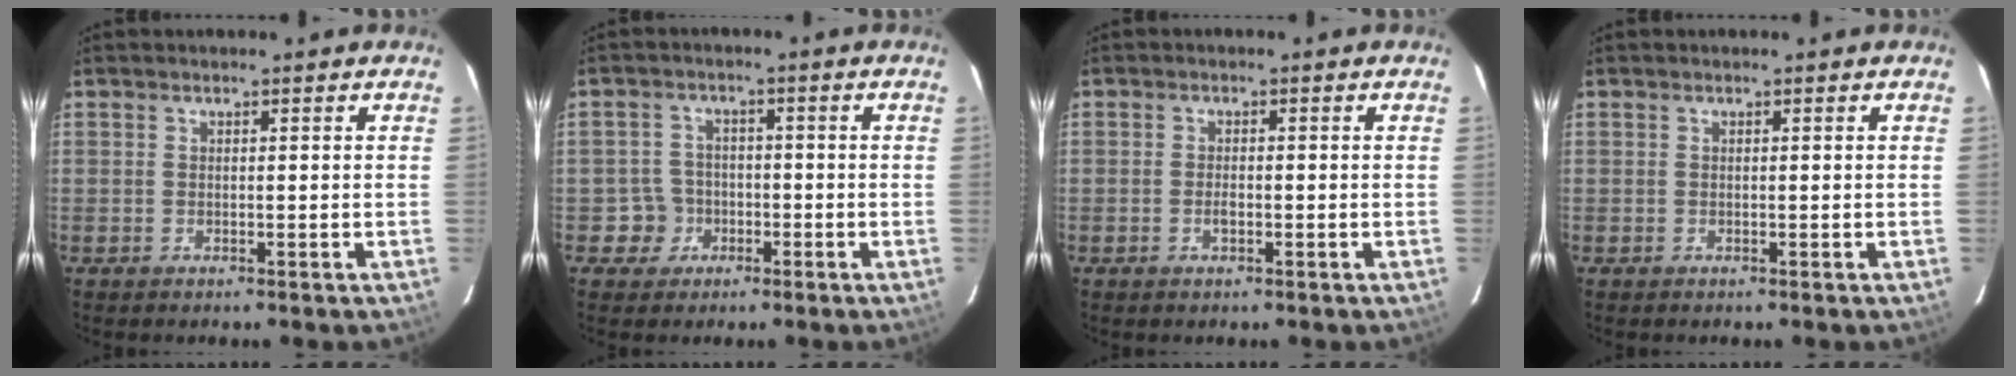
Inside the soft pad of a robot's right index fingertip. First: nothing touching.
{"total": 4.5, "force": [-1.7, 4.1, -0.2], "torque": [0.005, 0.022, -0.028]}
{"total": 1.6, "force": [-0.6, 0.8, 1.3], "torque": [-0.026, 0.001, -0.011]}
{"total": 0.0}